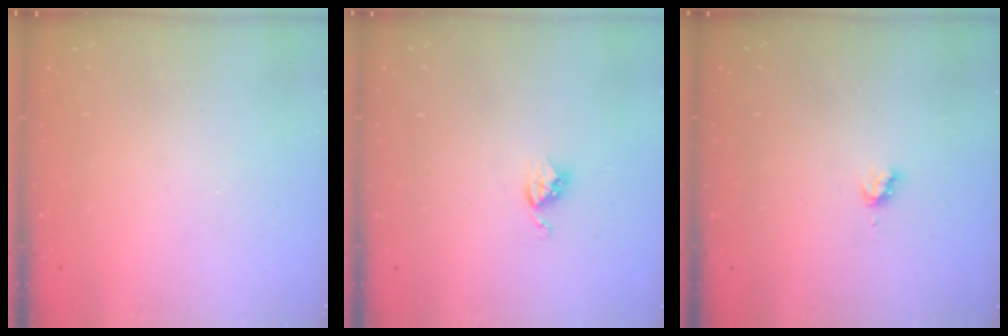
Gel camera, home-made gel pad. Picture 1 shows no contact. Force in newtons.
{"total": 3.6, "press": 3.6, "slide": 0.4}
{"total": 2.8, "press": 2.8, "slide": 0.3}